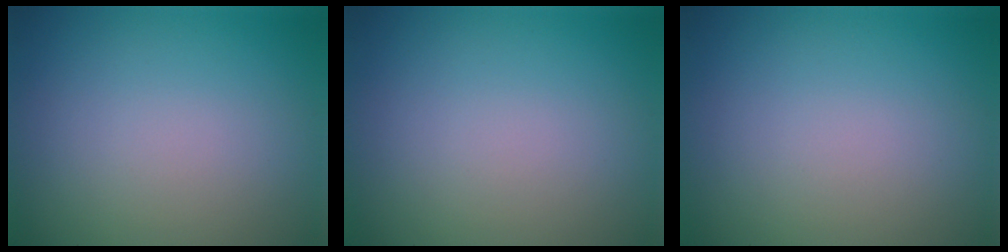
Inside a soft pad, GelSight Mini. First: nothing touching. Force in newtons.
{"total": 0.0}
{"total": 0.0}